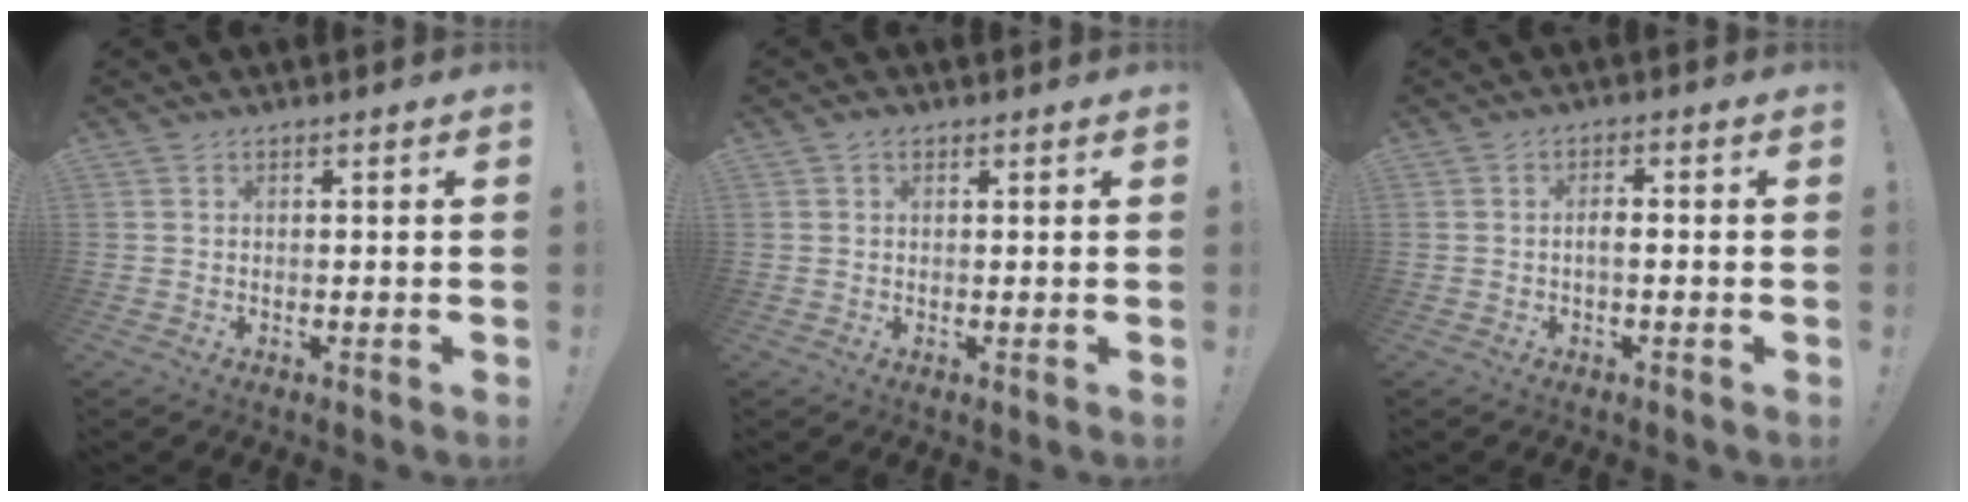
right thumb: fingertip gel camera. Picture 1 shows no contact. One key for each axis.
{"total": 0.9, "fx": 0.5, "fy": 0.5, "fz": 0.4, "tx": -0.009, "ty": 0.002, "tz": 0.009}
{"total": 2.7, "fx": -0.8, "fy": 0.8, "fz": 2.4, "tx": -0.047, "ty": 0.006, "tz": -0.013}